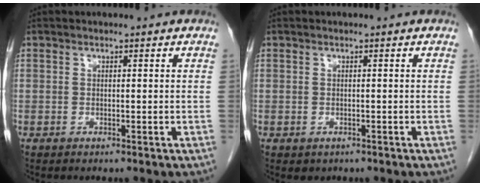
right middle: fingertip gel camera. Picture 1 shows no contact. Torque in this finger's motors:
{"motor_torque": [0.57, -0.14, -0.02, 0.00]}